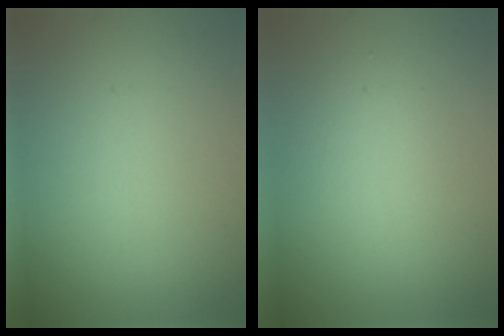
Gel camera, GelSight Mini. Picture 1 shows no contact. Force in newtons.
{"total": 2.6, "press": 2.6, "slide": 0.1}